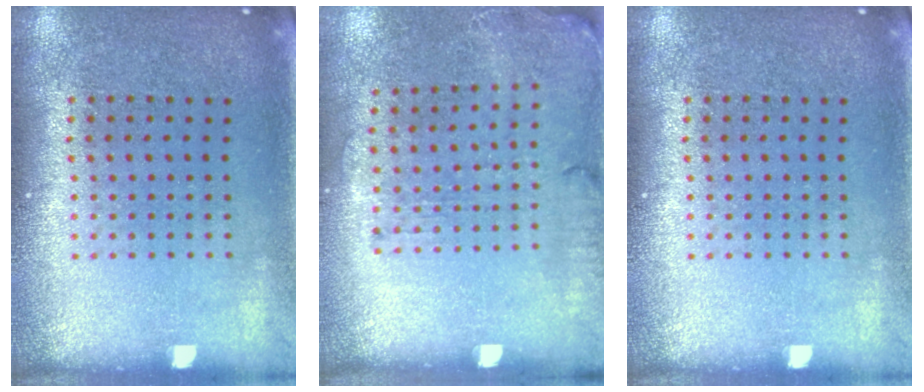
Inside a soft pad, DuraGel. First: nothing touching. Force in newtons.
{"total": 1.7, "press": 1.2, "slide": 1.2}
{"total": 0.0}